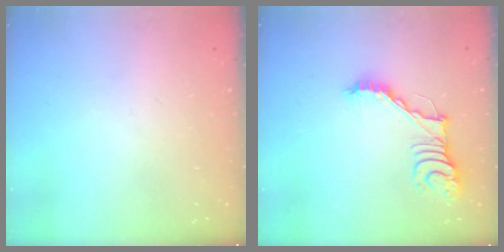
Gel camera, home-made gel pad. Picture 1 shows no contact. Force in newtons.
{"total": 12.4, "press": 12.4, "slide": 0.3}